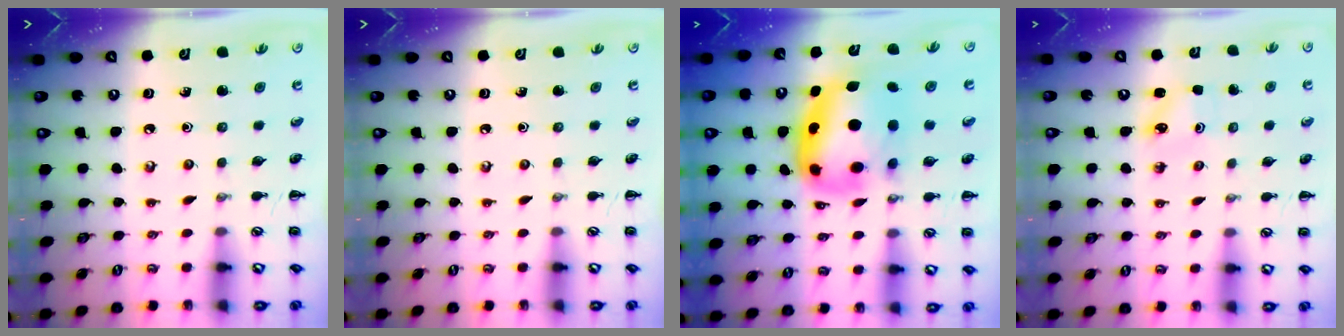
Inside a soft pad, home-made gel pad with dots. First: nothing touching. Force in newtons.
{"total": 0.0}
{"total": 12.0, "press": 11.6, "slide": 3.2}
{"total": 1.9, "press": 1.8, "slide": 0.5}